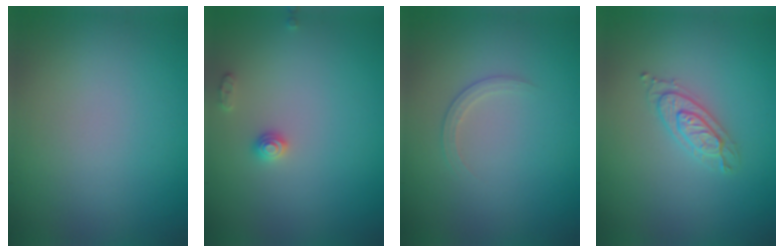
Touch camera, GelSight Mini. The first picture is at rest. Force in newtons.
{"total": 1.2, "press": 1.2, "slide": 0.0}
{"total": 1.3, "press": 1.3, "slide": 0.1}
{"total": 2.2, "press": 2.1, "slide": 0.5}